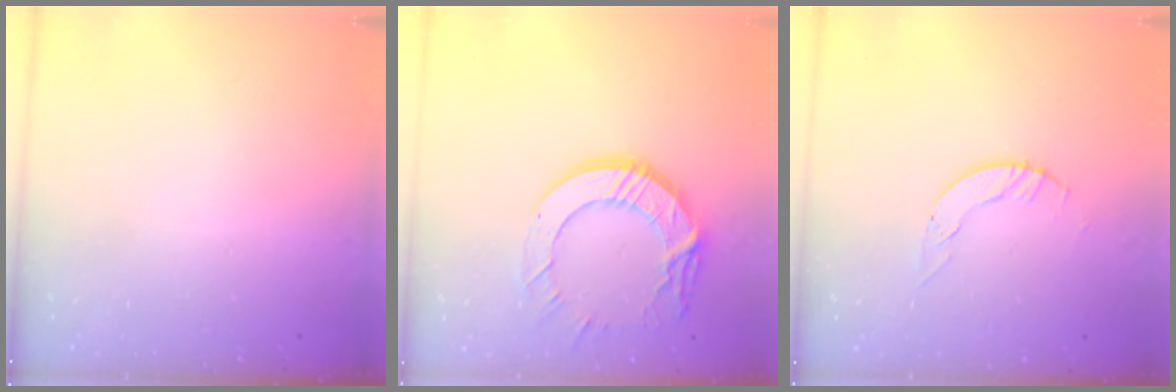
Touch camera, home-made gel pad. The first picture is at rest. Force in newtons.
{"total": 15.0, "press": 14.9, "slide": 1.5}
{"total": 4.0, "press": 4.0, "slide": 0.1}